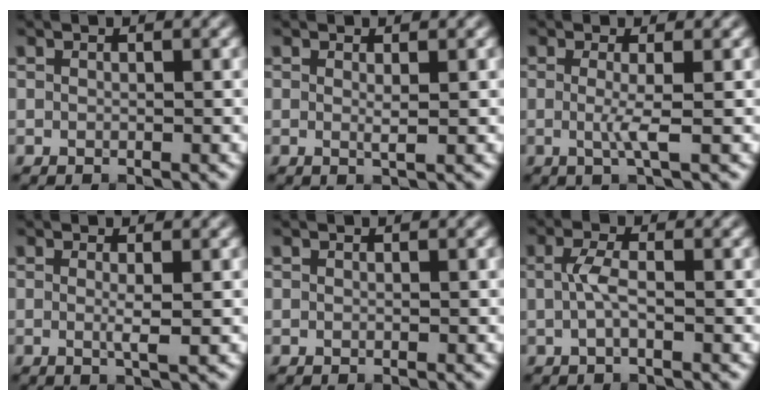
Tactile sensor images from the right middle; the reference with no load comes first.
{"total": 0.9, "force": [0.2, 0.0, 0.8], "torque": [-0.016, -0.004, 0.002]}
{"total": 2.0, "force": [-0.2, 0.2, 2.0], "torque": [-0.044, -0.008, -0.006]}
{"total": 1.6, "force": [0.0, 0.1, 1.6], "torque": [-0.030, -0.004, -0.003]}
{"total": 0.0}
{"total": 1.8, "force": [-0.2, 0.5, 1.7], "torque": [-0.039, 0.004, -0.006]}